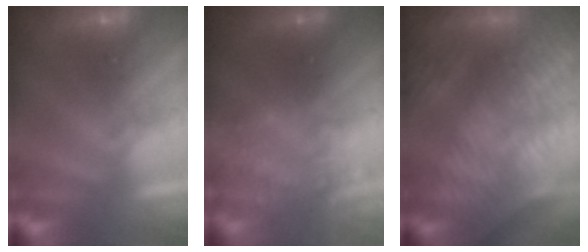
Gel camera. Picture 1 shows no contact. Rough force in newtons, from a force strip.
{"total": 2.3}
{"total": 6.5}